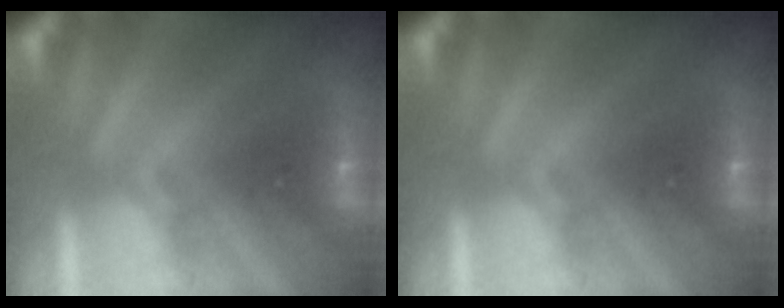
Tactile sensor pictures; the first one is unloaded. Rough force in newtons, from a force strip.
{"total": 0.0}